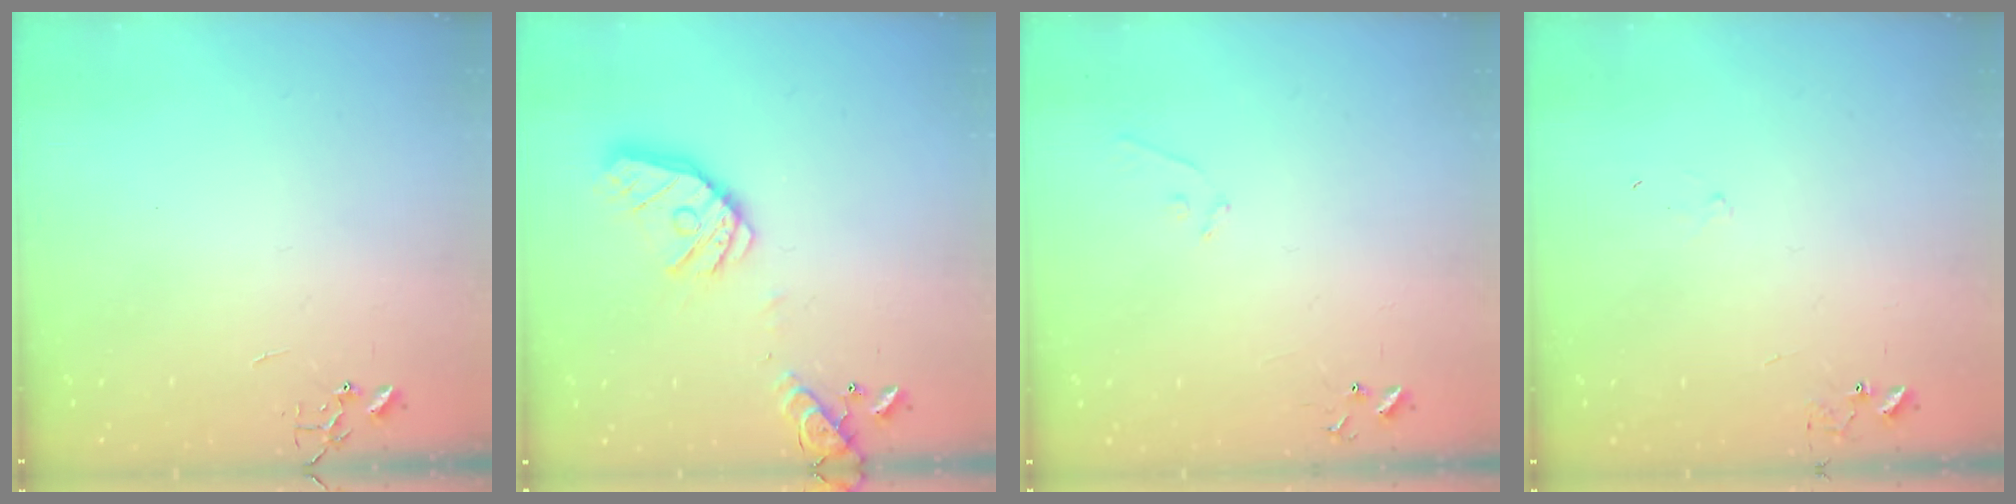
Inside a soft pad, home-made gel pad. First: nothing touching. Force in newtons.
{"total": 16.9, "press": 16.7, "slide": 3.0}
{"total": 5.3, "press": 5.3, "slide": 0.4}
{"total": 7.4, "press": 7.4, "slide": 0.5}